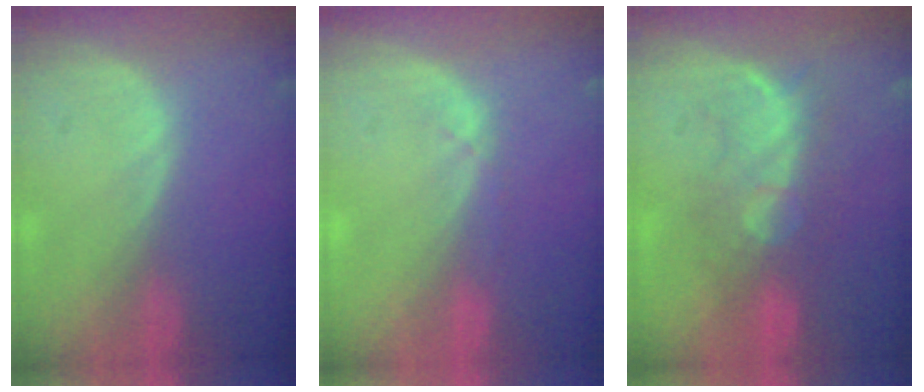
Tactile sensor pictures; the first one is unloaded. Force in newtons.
{"total": 1.1, "press": 1.1, "slide": 0.2}
{"total": 7.7, "press": 7.4, "slide": 2.0}